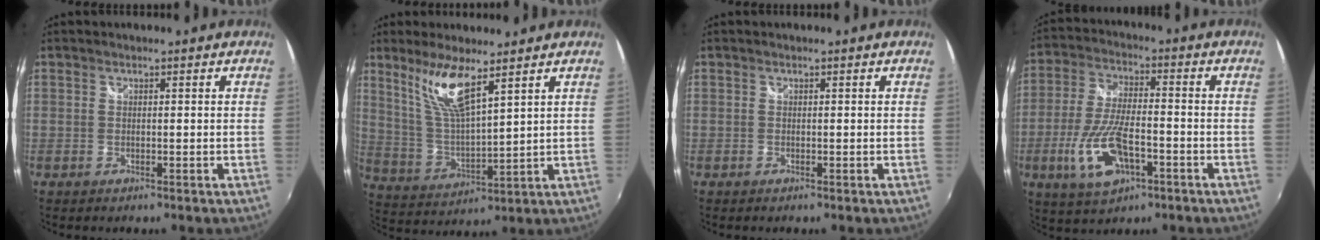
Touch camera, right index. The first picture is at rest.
{"total": 10.1, "force": [6.6, 1.4, 7.4], "torque": [-0.139, -0.002, 0.142]}
{"total": 0.0}
{"total": 12.9, "force": [-4.9, 5.1, 10.8], "torque": [-0.229, -0.011, -0.087]}